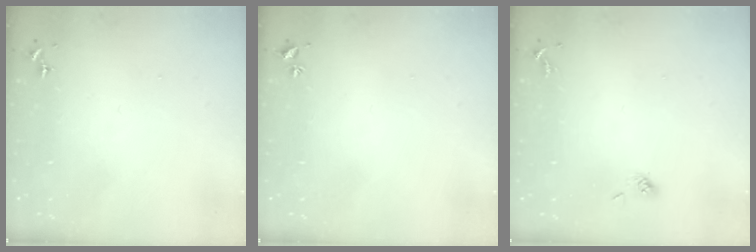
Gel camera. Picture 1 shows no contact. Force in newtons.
{"total": 2.0, "press": 2.0, "slide": 0.3}
{"total": 4.6, "press": 4.1, "slide": 2.2}